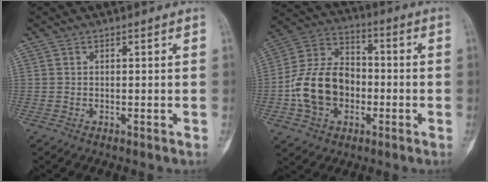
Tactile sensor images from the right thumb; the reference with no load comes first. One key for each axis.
{"total": 15.5, "fx": -3.1, "fy": 11.4, "fz": 10.0, "tx": -0.163, "ty": 0.037, "tz": -0.058}